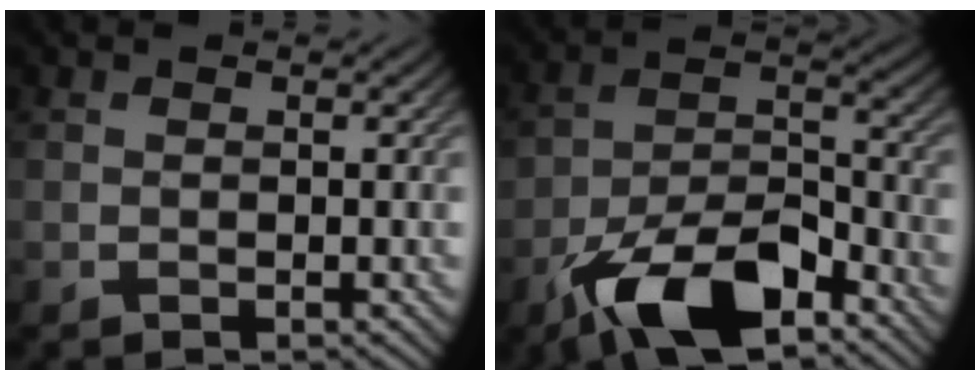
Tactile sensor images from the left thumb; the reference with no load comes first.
{"total": 12.8, "force": [-8.1, 5.3, 8.3], "torque": [-0.151, -0.002, -0.164]}